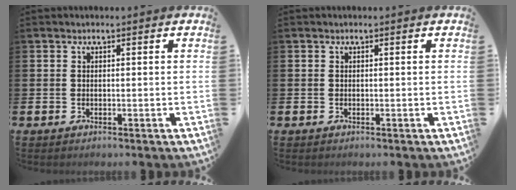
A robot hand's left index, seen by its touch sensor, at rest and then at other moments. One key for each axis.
{"total": 0.0}